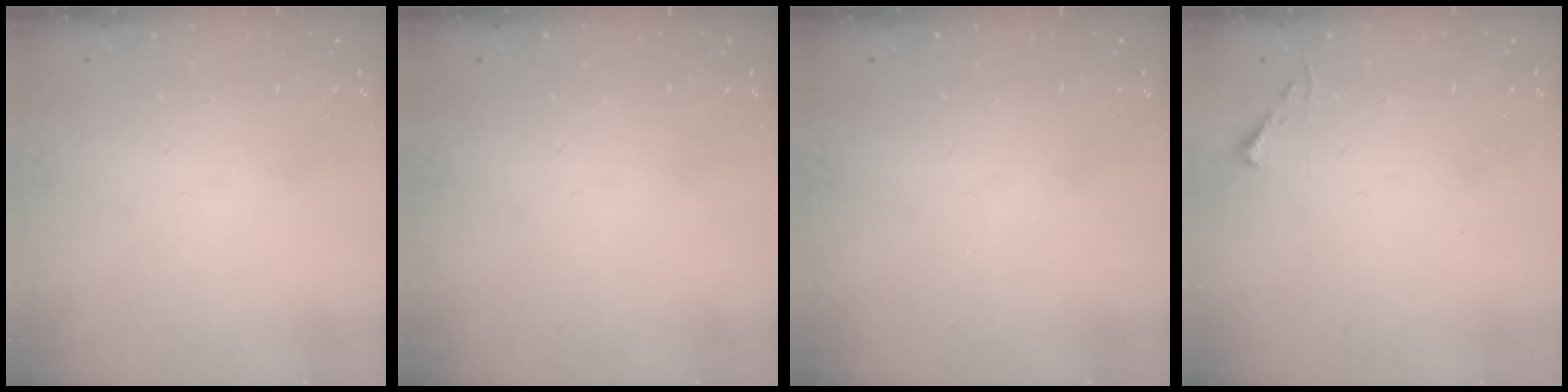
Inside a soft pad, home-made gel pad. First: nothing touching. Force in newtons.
{"total": 0.0}
{"total": 0.0}
{"total": 3.5, "press": 3.5, "slide": 0.4}